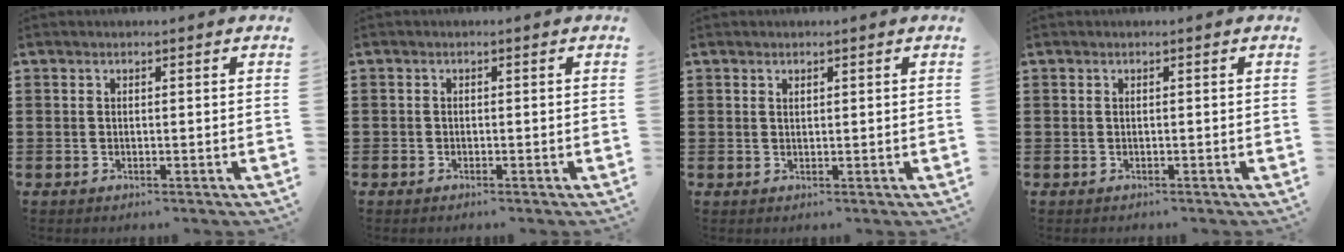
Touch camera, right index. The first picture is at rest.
{"total": 0.5, "force": [-0.5, 0.3, 0.0], "torque": [0.000, 0.000, -0.010]}
{"total": 0.6, "force": [0.5, 0.3, 0.2], "torque": [-0.005, 0.002, 0.009]}
{"total": 0.0}